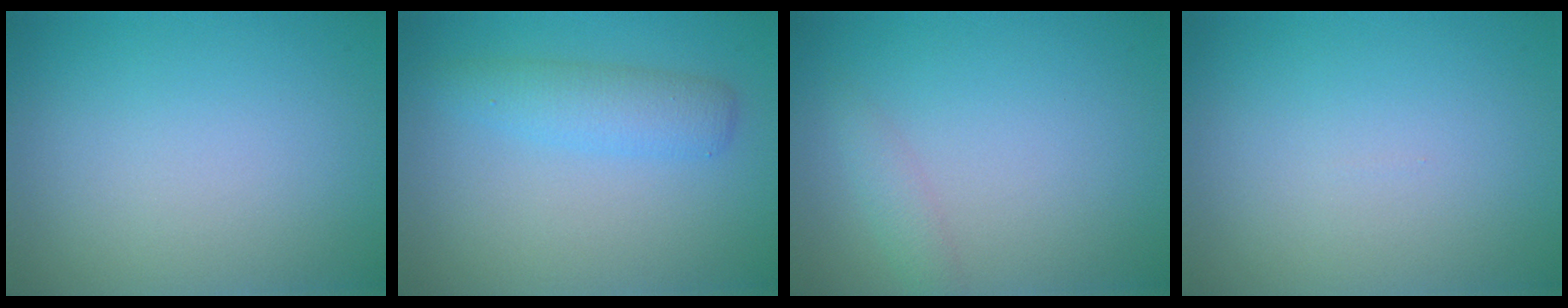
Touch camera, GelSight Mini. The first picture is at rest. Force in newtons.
{"total": 2.9, "press": 2.9, "slide": 0.1}
{"total": 1.3, "press": 1.3, "slide": 0.0}
{"total": 0.0}